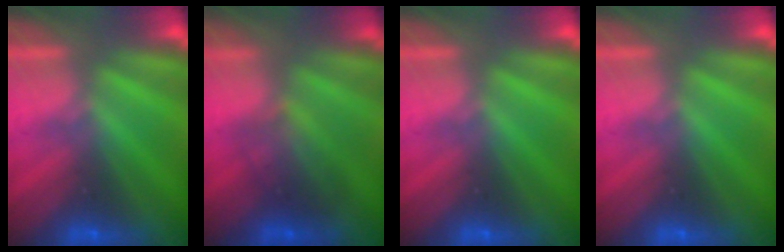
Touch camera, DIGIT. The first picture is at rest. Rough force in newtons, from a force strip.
{"total": 2.2}
{"total": 0.0}
{"total": 0.0}